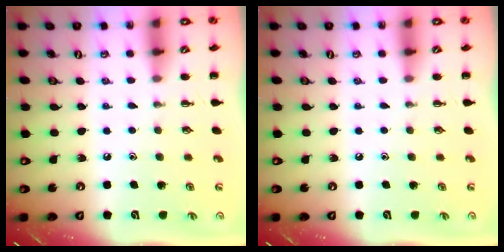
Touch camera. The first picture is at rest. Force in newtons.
{"total": 0.0}